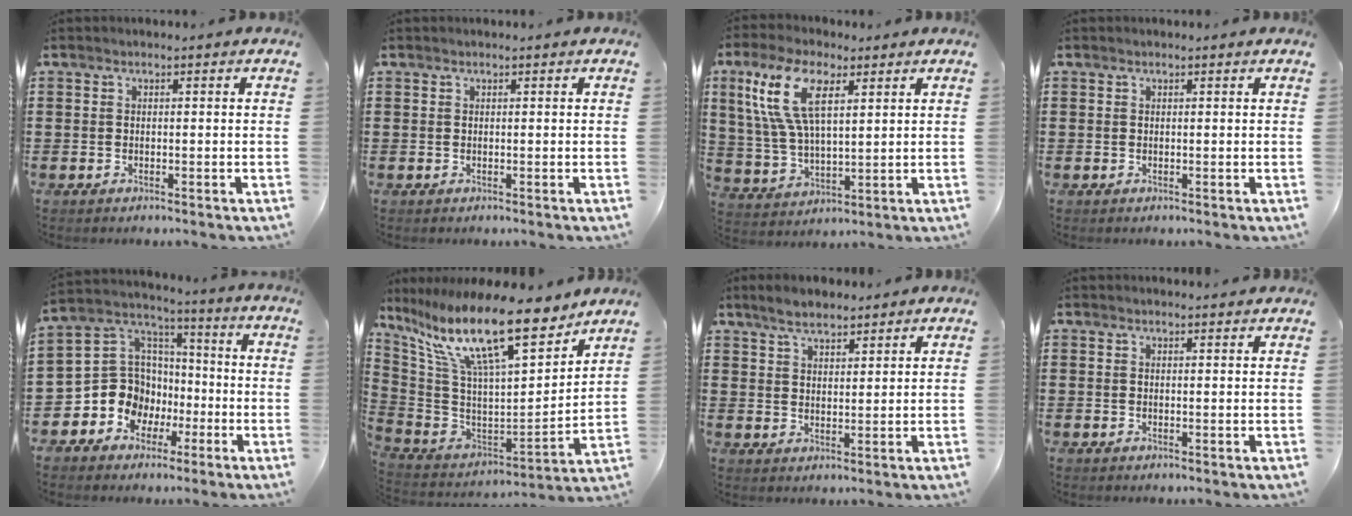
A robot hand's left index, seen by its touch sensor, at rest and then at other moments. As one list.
[{"total": 0.0}, {"total": 11.3, "force": [5.5, 4.7, 8.8], "torque": [-0.203, 0.003, 0.095]}, {"total": 0.0}, {"total": 10.1, "force": [-3.4, 9.2, 2.5], "torque": [-0.097, 0.003, -0.060]}, {"total": 17.4, "force": [11.7, 3.6, 12.3], "torque": [-0.272, -0.070, 0.194]}, {"total": 4.2, "force": [3.7, 1.3, 1.5], "torque": [-0.041, -0.001, 0.069]}, {"total": 1.0, "force": [1.0, 0.0, 0.1], "torque": [-0.005, -0.002, 0.019]}]